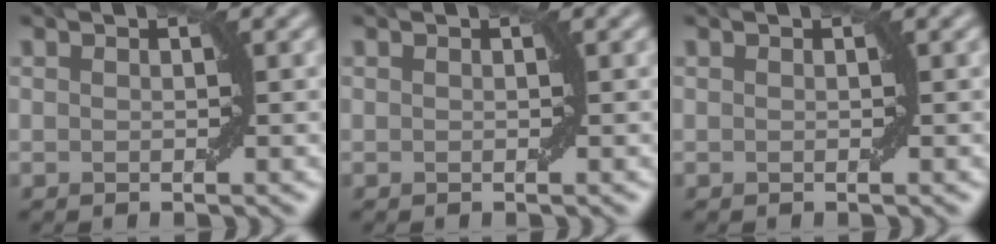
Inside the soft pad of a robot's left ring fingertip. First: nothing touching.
{"total": 0.0}
{"total": 0.0}